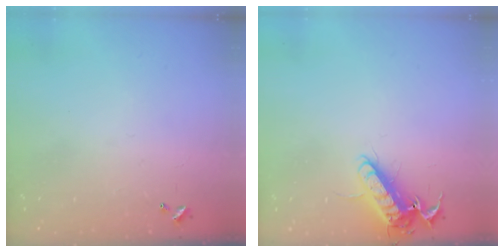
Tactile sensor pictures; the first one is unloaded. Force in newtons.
{"total": 12.3, "press": 12.1, "slide": 1.8}